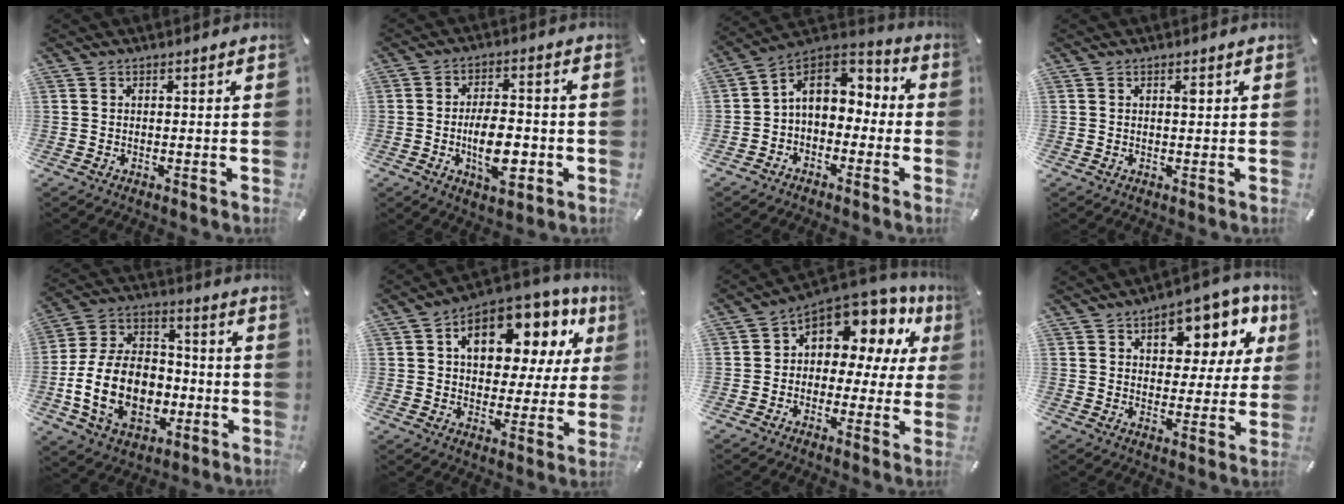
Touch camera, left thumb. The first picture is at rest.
{"total": 10.6, "force": [-3.0, 5.5, 8.6], "torque": [-0.144, 0.004, -0.051]}
{"total": 9.0, "force": [0.6, 7.5, 5.0], "torque": [-0.088, 0.009, 0.013]}
{"total": 1.0, "force": [0.4, 0.4, 0.8], "torque": [-0.008, -0.001, 0.005]}
{"total": 19.9, "force": [-5.1, 14.1, 13.1], "torque": [-0.282, 0.020, -0.085]}
{"total": 15.2, "force": [6.3, 9.6, 10.0], "torque": [-0.154, -0.033, 0.108]}
{"total": 9.6, "force": [5.5, 6.3, 4.7], "torque": [-0.072, -0.061, 0.097]}
{"total": 12.8, "force": [6.5, 7.8, 7.8], "torque": [-0.095, -0.037, 0.108]}